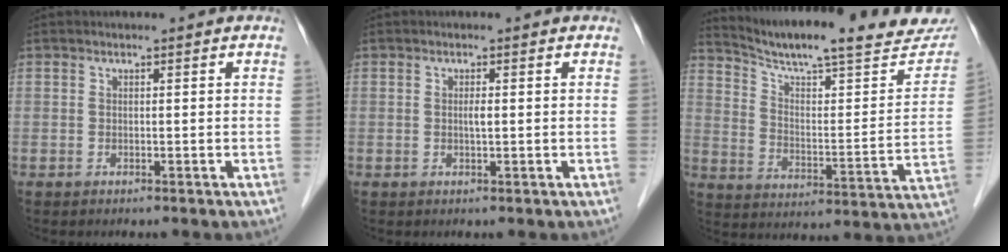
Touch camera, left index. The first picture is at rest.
{"total": 1.0, "force": [0.1, 0.1, 1.0], "torque": [-0.019, -0.001, 0.000]}
{"total": 24.3, "force": [21.5, 3.3, 10.9], "torque": [-0.162, -0.037, 0.294]}